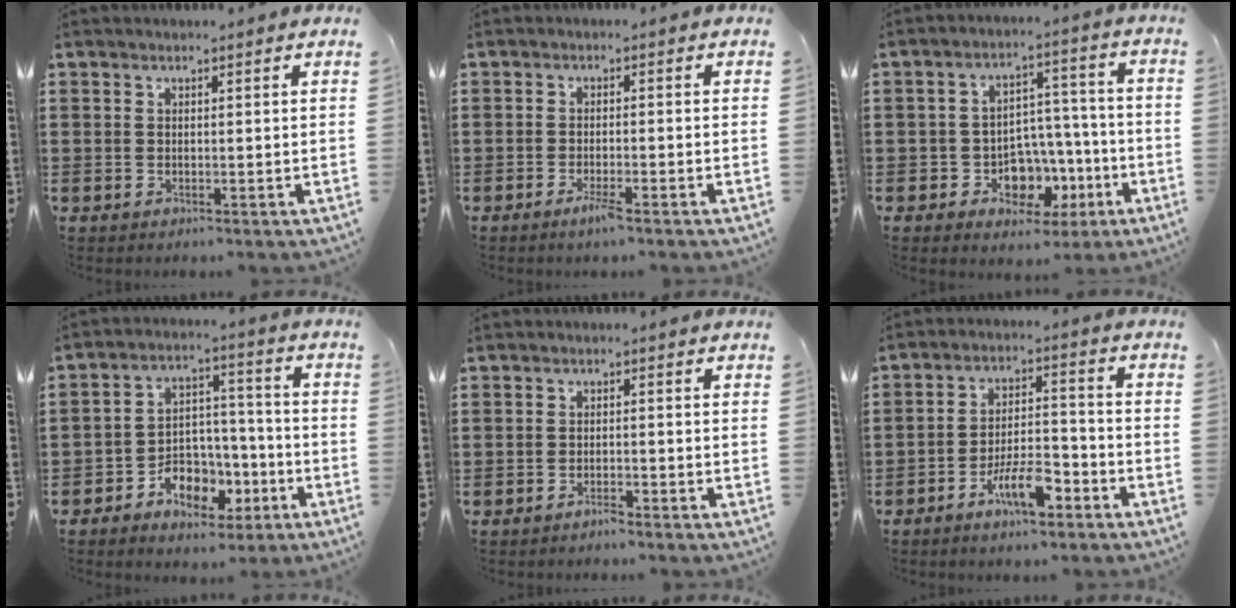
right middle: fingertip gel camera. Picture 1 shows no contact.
{"total": 2.4, "force": [-1.5, 0.2, 1.9], "torque": [-0.031, 0.000, -0.028]}
{"total": 7.4, "force": [-3.4, 5.5, 3.5], "torque": [-0.057, 0.023, -0.056]}
{"total": 7.0, "force": [-3.9, 4.8, 3.2], "torque": [-0.054, 0.027, -0.067]}
{"total": 1.2, "force": [-1.1, 0.0, 0.5], "torque": [-0.012, -0.002, -0.022]}
{"total": 7.9, "force": [-5.2, 2.5, 5.4], "torque": [-0.101, 0.007, -0.095]}